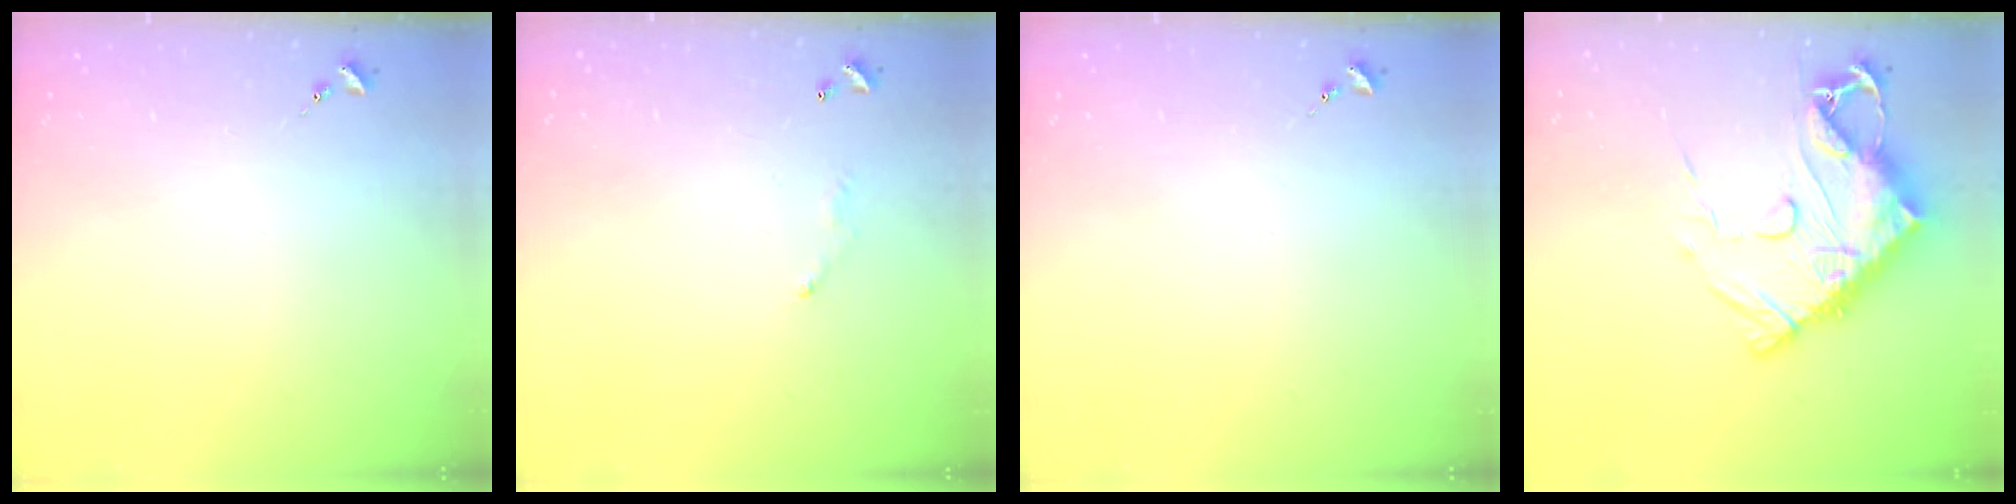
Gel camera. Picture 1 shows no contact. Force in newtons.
{"total": 4.0, "press": 4.0, "slide": 0.2}
{"total": 0.0}
{"total": 19.3, "press": 19.2, "slide": 1.9}